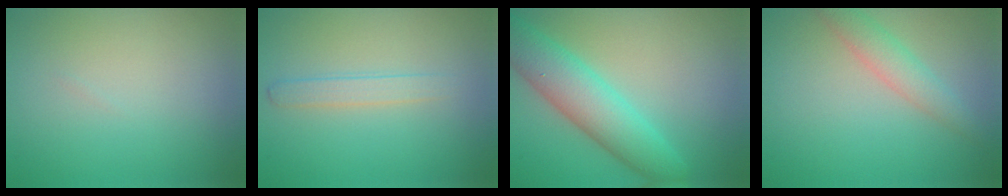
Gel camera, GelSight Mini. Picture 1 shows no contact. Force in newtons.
{"total": 1.6, "press": 1.6, "slide": 0.0}
{"total": 6.2, "press": 6.2, "slide": 0.1}
{"total": 2.7, "press": 2.7, "slide": 0.1}